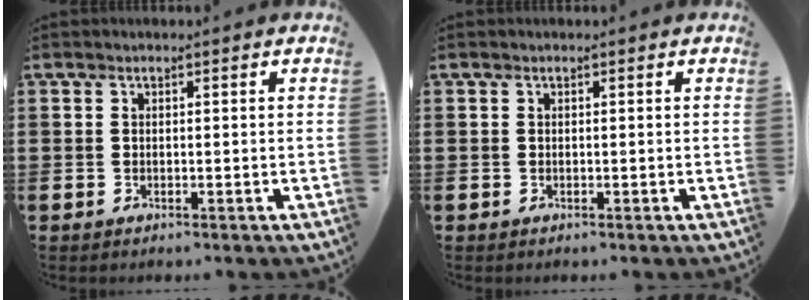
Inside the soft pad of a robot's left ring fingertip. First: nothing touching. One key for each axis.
{"total": 0.0}